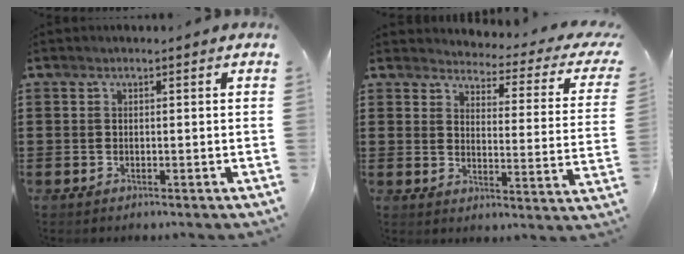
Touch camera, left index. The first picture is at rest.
{"total": 3.1, "force": [2.9, 0.4, 1.1], "torque": [-0.035, -0.032, 0.041]}